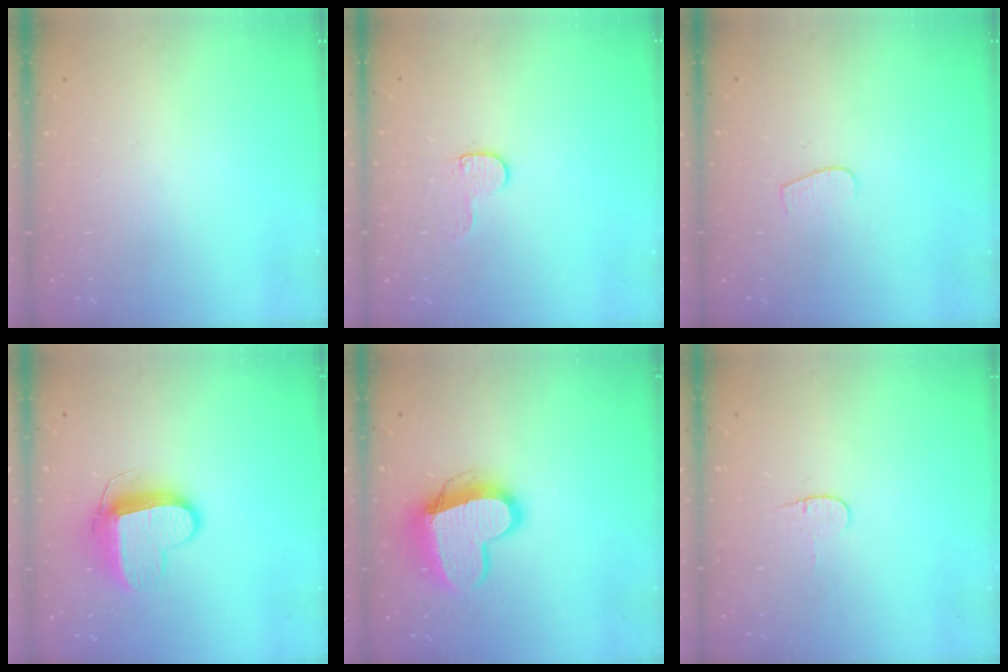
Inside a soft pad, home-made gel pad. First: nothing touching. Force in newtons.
{"total": 5.5, "press": 5.5, "slide": 0.5}
{"total": 3.3, "press": 3.3, "slide": 0.2}
{"total": 10.3, "press": 10.2, "slide": 1.3}
{"total": 14.7, "press": 14.6, "slide": 1.3}
{"total": 3.7, "press": 3.7, "slide": 0.4}